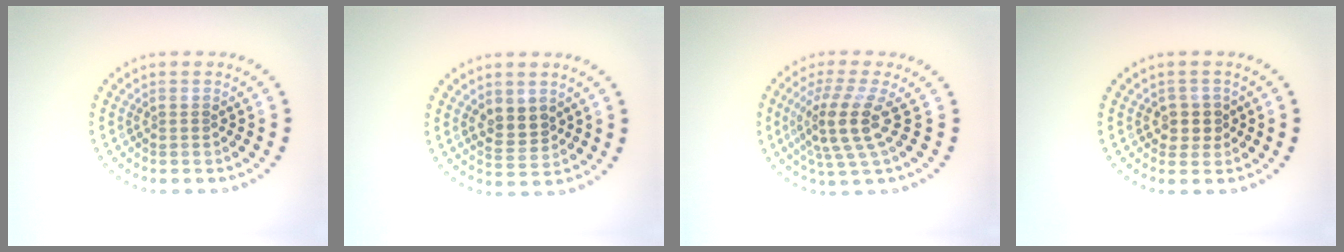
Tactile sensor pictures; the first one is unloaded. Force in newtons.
{"total": 2.6, "press": 2.5, "slide": 0.7}
{"total": 4.3, "press": 3.2, "slide": 2.9}
{"total": 2.1, "press": 1.9, "slide": 0.9}